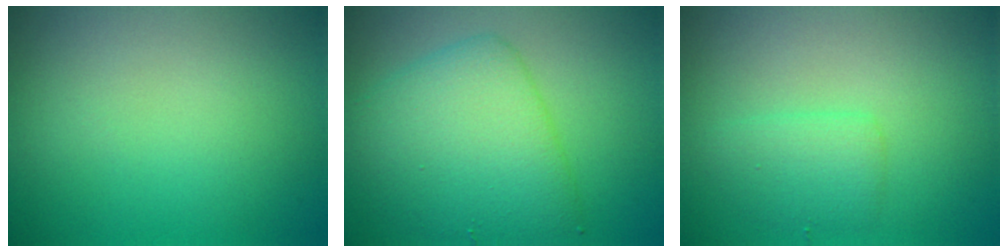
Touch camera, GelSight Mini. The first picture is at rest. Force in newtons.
{"total": 6.4, "press": 6.3, "slide": 0.2}
{"total": 2.1, "press": 2.1, "slide": 0.2}